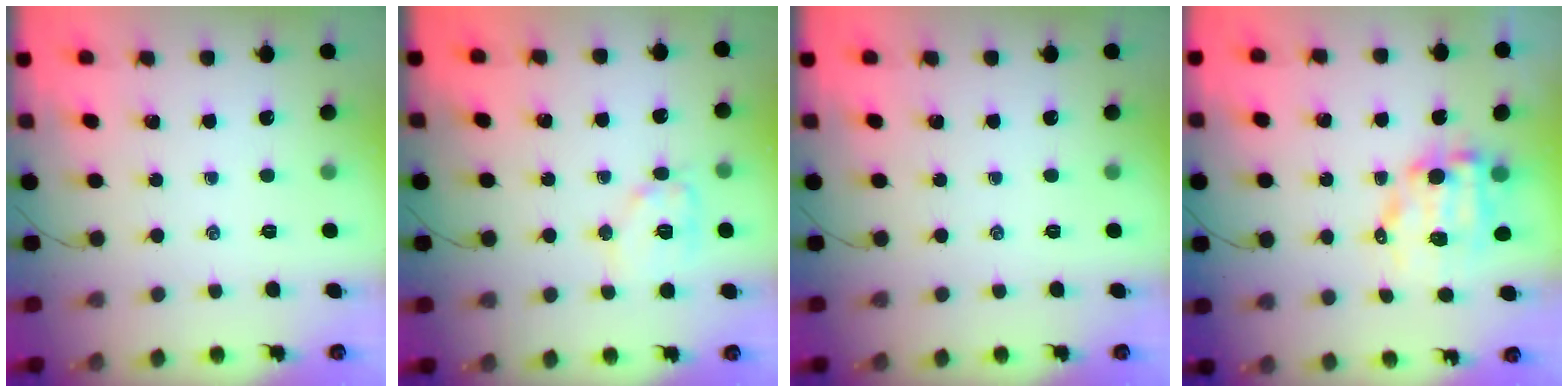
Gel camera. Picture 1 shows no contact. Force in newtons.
{"total": 9.7, "press": 9.7, "slide": 0.7}
{"total": 0.0}
{"total": 8.6, "press": 8.3, "slide": 2.1}